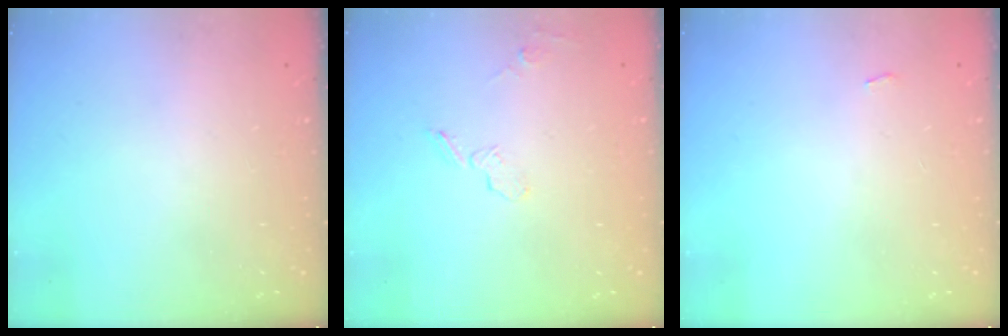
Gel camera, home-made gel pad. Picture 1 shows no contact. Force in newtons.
{"total": 5.5, "press": 5.4, "slide": 1.2}
{"total": 2.3, "press": 2.3, "slide": 0.3}